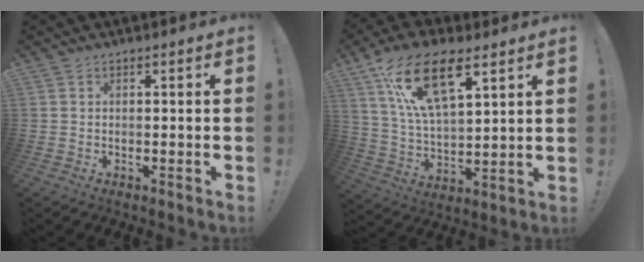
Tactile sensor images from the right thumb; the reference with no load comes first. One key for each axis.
{"total": 18.2, "fx": 9.9, "fy": 8.1, "fz": 12.9, "tx": -0.245, "ty": -0.041, "tz": 0.173}